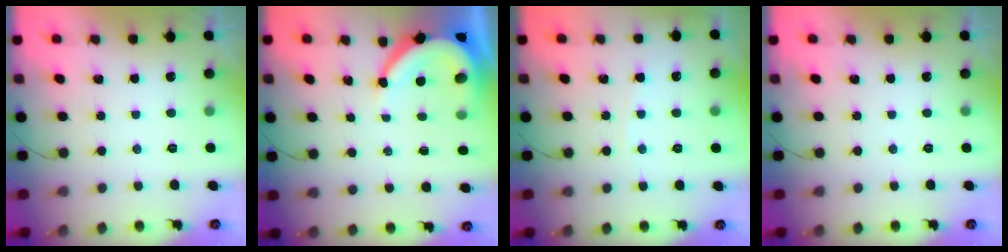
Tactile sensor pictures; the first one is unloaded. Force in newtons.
{"total": 8.6, "press": 8.6, "slide": 0.9}
{"total": 2.3, "press": 2.3, "slide": 0.3}
{"total": 0.0}